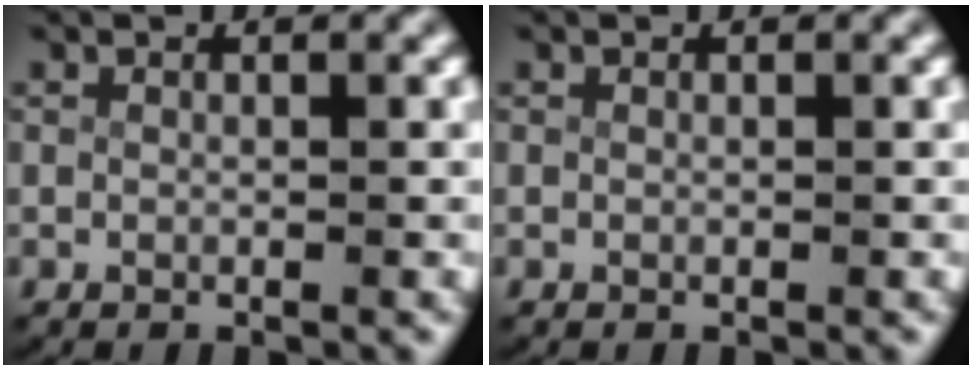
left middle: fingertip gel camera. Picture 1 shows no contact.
{"total": 0.0}